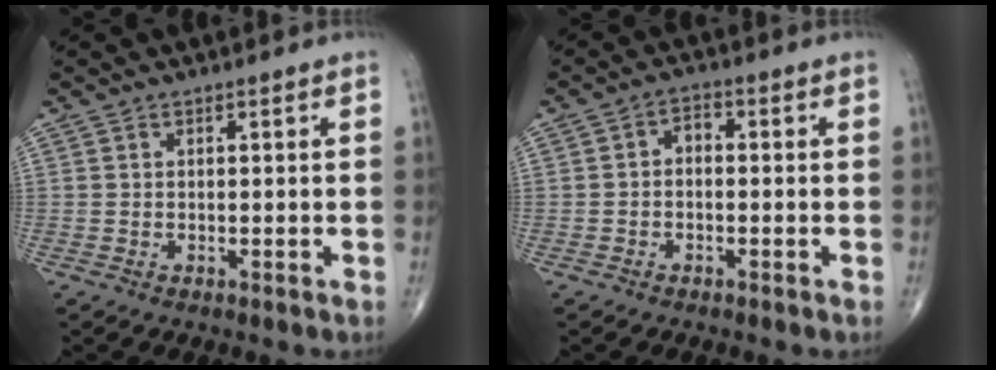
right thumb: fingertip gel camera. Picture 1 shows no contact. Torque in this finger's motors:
{"motor_torque": [-0.01, 0.01, 0.05, 0.17, 0.01]}